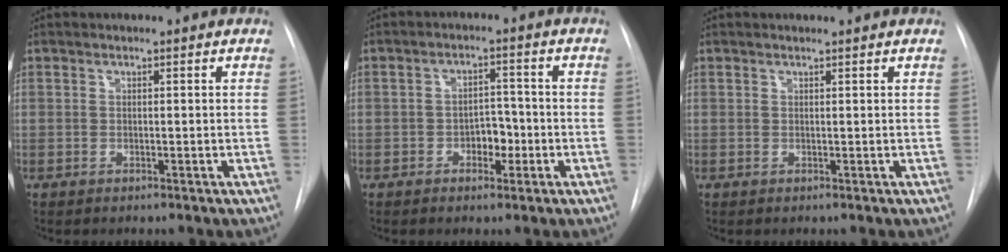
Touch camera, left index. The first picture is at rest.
{"total": 3.9, "force": [-1.5, 2.4, 2.7], "torque": [-0.033, 0.006, -0.025]}
{"total": 0.9, "force": [0.9, 0.0, 0.1], "torque": [-0.010, 0.006, 0.012]}